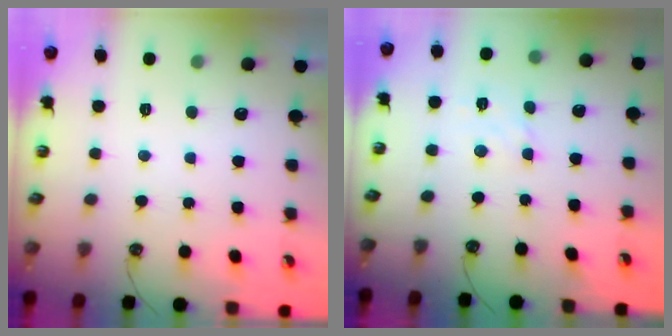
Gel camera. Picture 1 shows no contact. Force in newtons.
{"total": 3.4, "press": 3.4, "slide": 0.6}